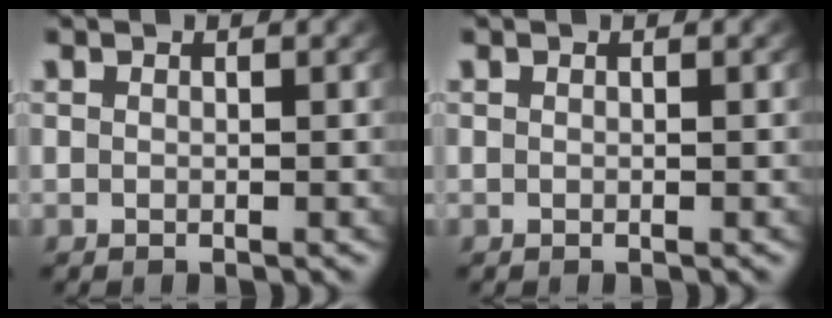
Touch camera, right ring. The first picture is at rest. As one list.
[{"total": 0.0}]